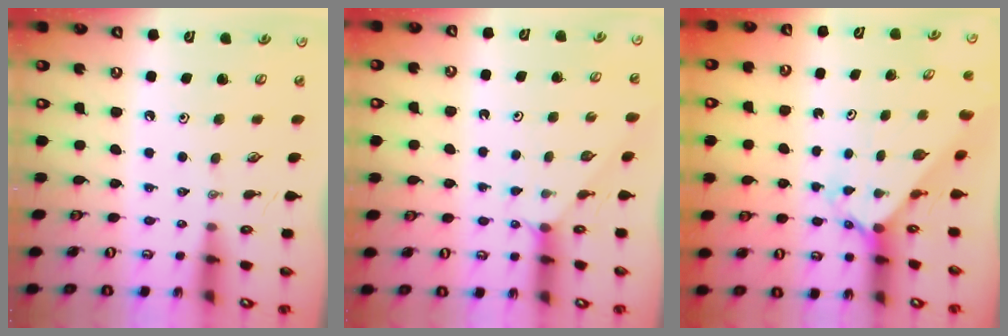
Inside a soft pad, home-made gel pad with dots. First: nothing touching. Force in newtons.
{"total": 3.1, "press": 3.1, "slide": 0.3}
{"total": 2.4, "press": 2.4, "slide": 0.2}